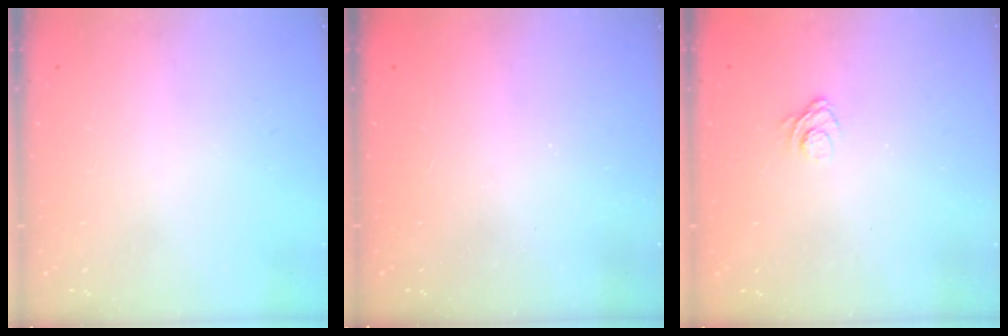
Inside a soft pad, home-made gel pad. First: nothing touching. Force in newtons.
{"total": 2.4, "press": 2.3, "slide": 0.8}
{"total": 3.2, "press": 2.9, "slide": 1.3}